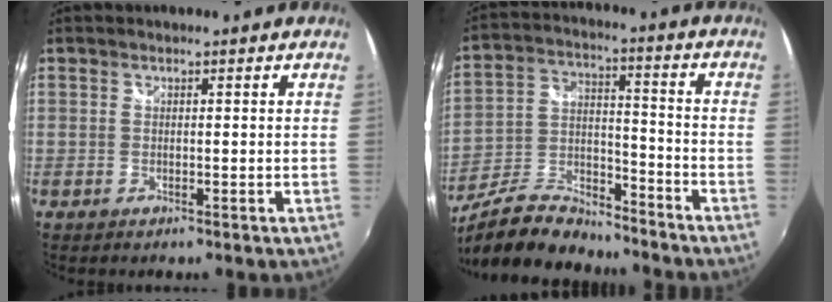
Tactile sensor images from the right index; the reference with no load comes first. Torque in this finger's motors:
{"motor_torque": [-0.49, -0.75, -0.43, -0.08]}